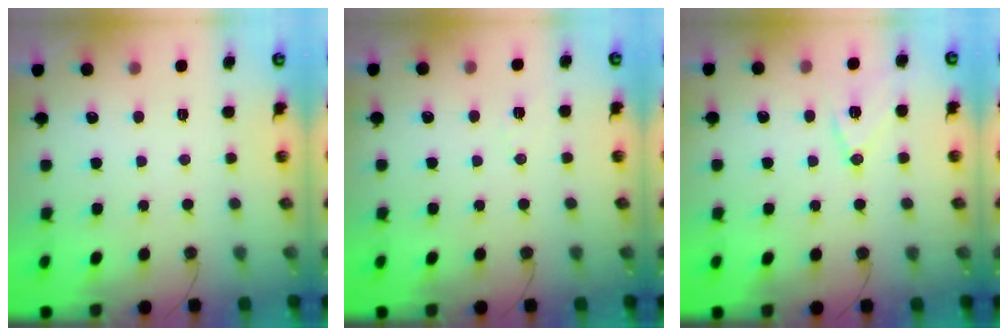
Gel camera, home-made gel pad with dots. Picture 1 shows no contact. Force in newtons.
{"total": 3.7, "press": 3.6, "slide": 0.9}
{"total": 10.9, "press": 10.6, "slide": 2.6}